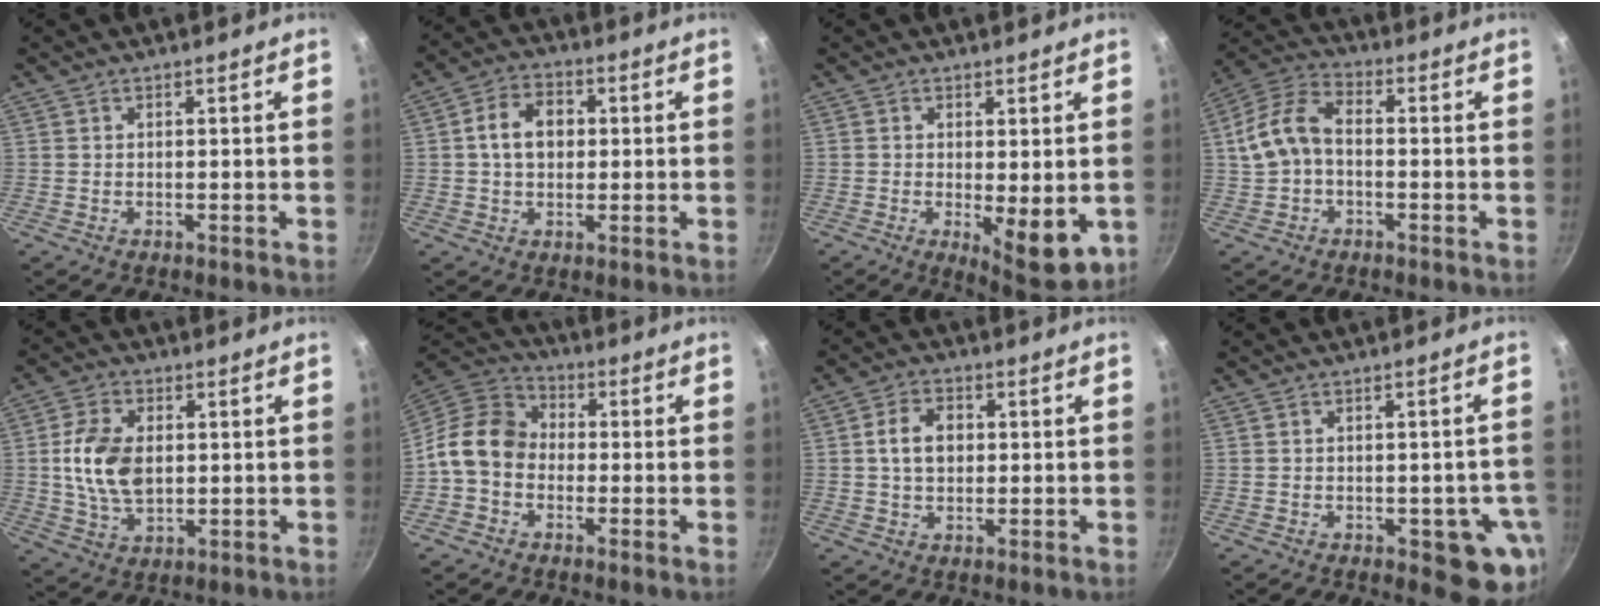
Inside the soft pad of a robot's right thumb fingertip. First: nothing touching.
{"total": 8.0, "force": [0.8, 6.0, 5.2], "torque": [-0.069, 0.015, 0.004]}
{"total": 9.1, "force": [-1.0, 3.6, 8.3], "torque": [-0.101, -0.014, -0.002]}
{"total": 9.6, "force": [-0.6, 6.2, 7.3], "torque": [-0.137, 0.038, -0.022]}
{"total": 11.0, "force": [0.8, 7.1, 8.4], "torque": [-0.147, -0.001, 0.016]}
{"total": 11.1, "force": [-1.6, 9.0, 6.3], "torque": [-0.087, 0.036, -0.056]}
{"total": 6.6, "force": [0.6, 4.9, 4.4], "torque": [-0.061, 0.011, 0.004]}
{"total": 9.2, "force": [-3.0, 4.4, 7.5], "torque": [-0.041, 0.009, -0.034]}